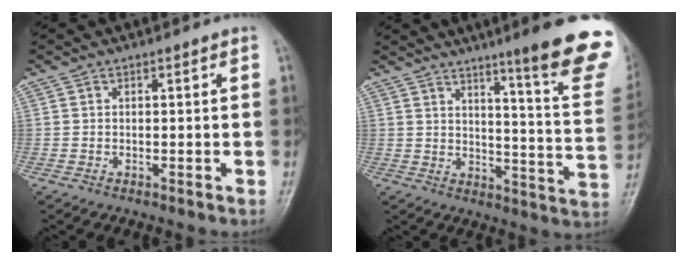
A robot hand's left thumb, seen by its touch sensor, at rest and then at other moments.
{"total": 19.9, "force": [13.1, 1.6, 14.9], "torque": [-0.166, -0.082, 0.170]}